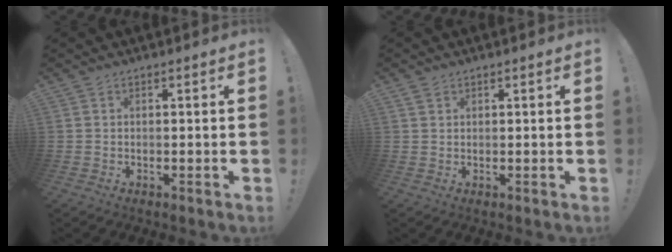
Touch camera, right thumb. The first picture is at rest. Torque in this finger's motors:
{"motor_torque": [-0.21, -0.26, -0.03, 0.30, 0.00]}